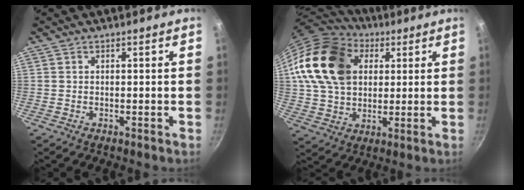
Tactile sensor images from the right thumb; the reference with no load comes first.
{"total": 21.5, "force": [6.4, 15.5, 13.4], "torque": [-0.226, 0.006, 0.113]}